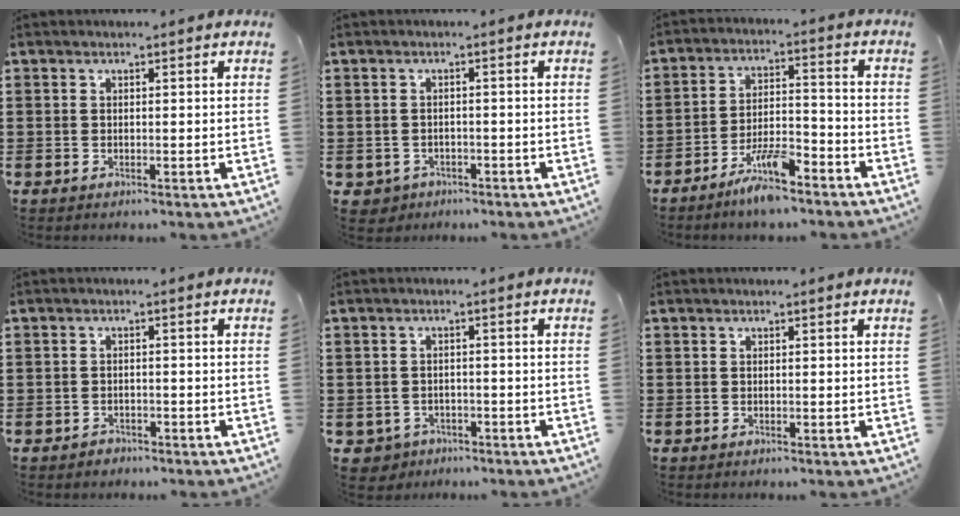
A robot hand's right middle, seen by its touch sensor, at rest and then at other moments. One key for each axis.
{"total": 1.4, "fx": -1.1, "fy": 0.9, "fz": -0.1, "tx": -0.007, "ty": 0.001, "tz": -0.026}
{"total": 7.3, "fx": -5.9, "fy": 1.4, "fz": 4.1, "tx": -0.085, "ty": -0.001, "tz": -0.112}
{"total": 1.2, "fx": -1.1, "fy": 0.6, "fz": 0.1, "tx": -0.007, "ty": 0.001, "tz": -0.025}
{"total": 2.0, "fx": -1.7, "fy": 1.1, "fz": -0.1, "tx": -0.009, "ty": 0.000, "tz": -0.039}
{"total": 0.0}